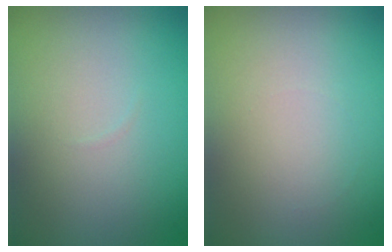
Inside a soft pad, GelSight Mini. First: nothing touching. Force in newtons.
{"total": 0.0}